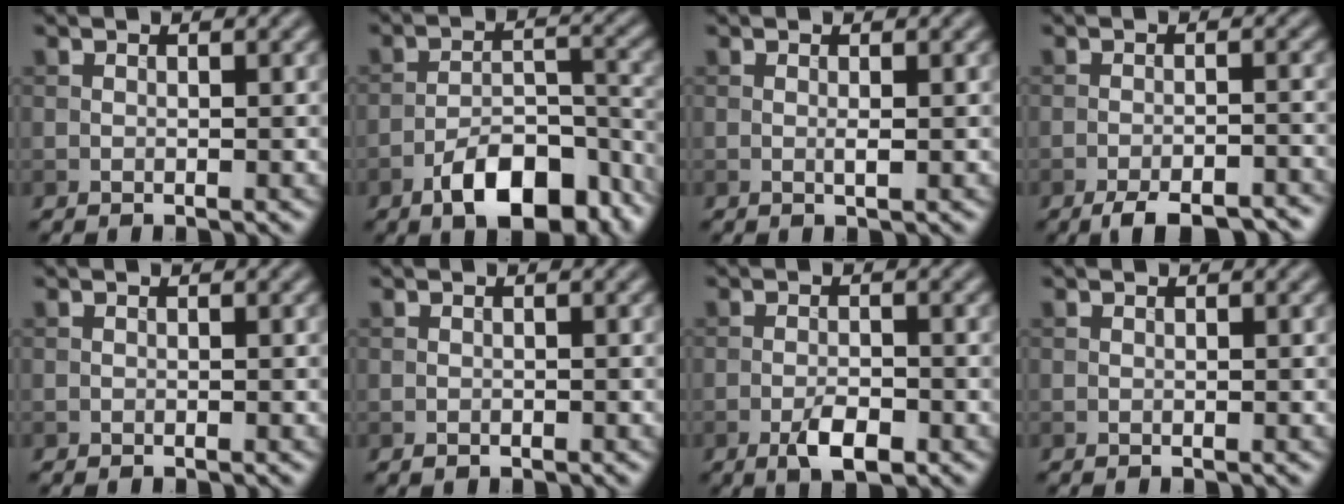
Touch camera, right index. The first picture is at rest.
{"total": 8.9, "force": [-5.7, 3.7, 5.7], "torque": [-0.082, 0.004, -0.099]}
{"total": 0.7, "force": [0.0, 0.1, 0.7], "torque": [-0.015, -0.003, 0.000]}
{"total": 6.3, "force": [-5.1, 1.6, 3.3], "torque": [-0.051, -0.009, -0.069]}
{"total": 0.0}
{"total": 0.5, "force": [-0.4, 0.3, 0.2], "torque": [0.000, -0.002, -0.005]}
{"total": 3.2, "force": [-1.7, 1.2, 2.4], "torque": [-0.044, -0.002, -0.032]}
{"total": 0.0}